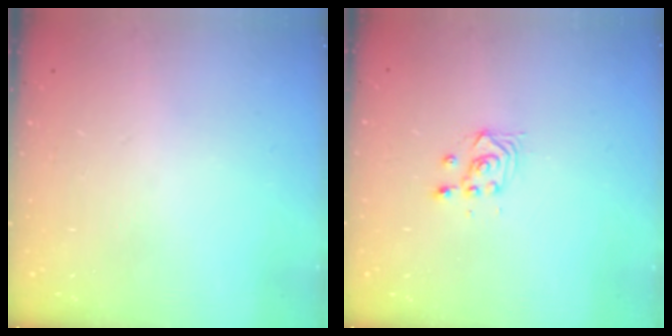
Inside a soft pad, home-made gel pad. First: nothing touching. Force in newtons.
{"total": 3.3, "press": 3.2, "slide": 0.4}